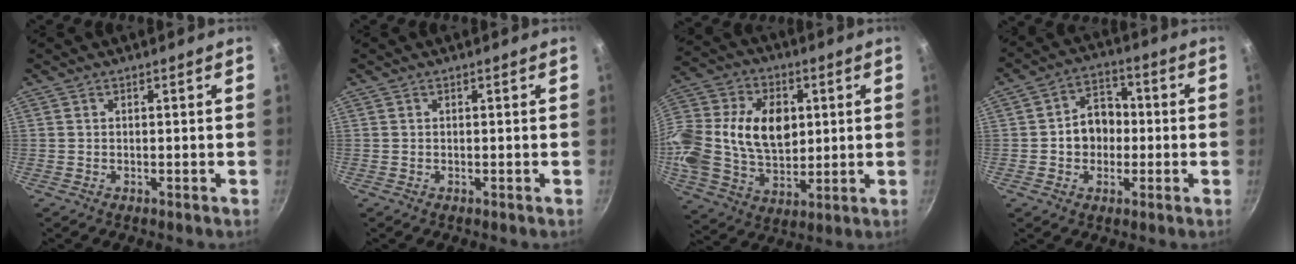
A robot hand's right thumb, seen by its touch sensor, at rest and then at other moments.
{"total": 0.0}
{"total": 24.7, "force": [3.5, 17.8, 16.8], "torque": [-0.358, 0.032, 0.060]}
{"total": 8.7, "force": [-0.6, 7.1, 5.0], "torque": [-0.033, 0.020, -0.017]}